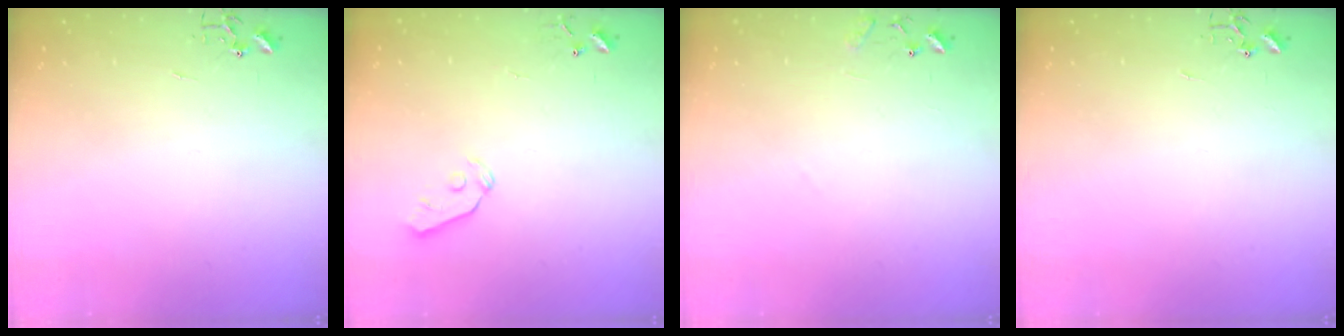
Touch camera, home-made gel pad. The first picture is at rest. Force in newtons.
{"total": 5.9, "press": 5.8, "slide": 0.7}
{"total": 8.3, "press": 8.3, "slide": 0.6}
{"total": 0.0}